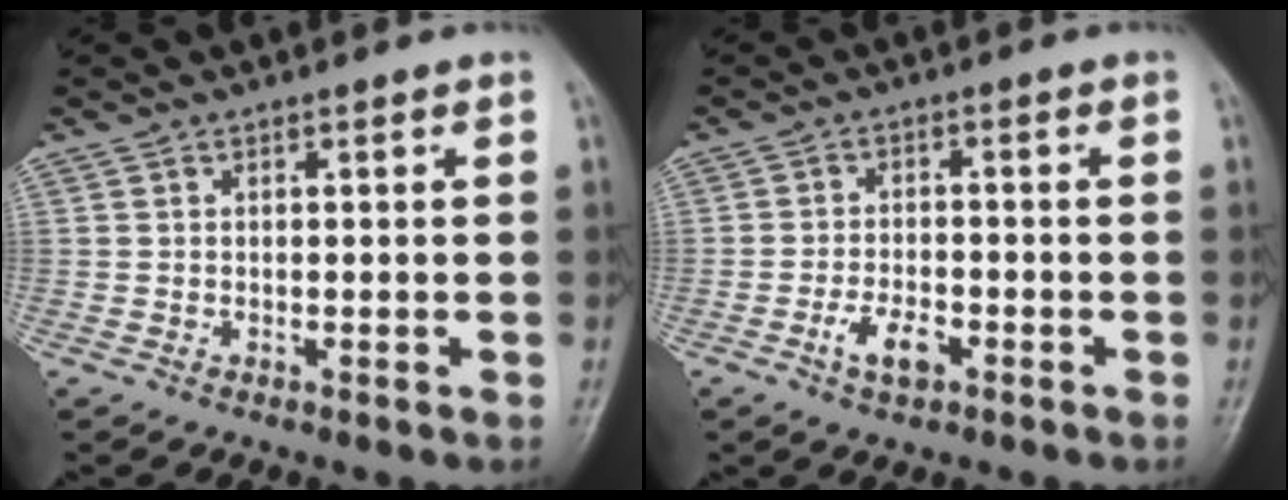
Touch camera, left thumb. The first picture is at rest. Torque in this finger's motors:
{"motor_torque": [-0.30, 0.51, 0.51, 0.29, 0.06]}